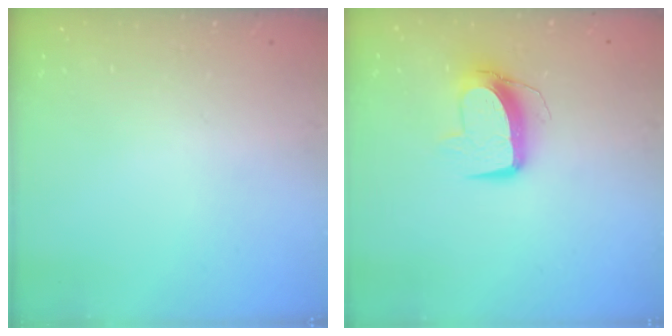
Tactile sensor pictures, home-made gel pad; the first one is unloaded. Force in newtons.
{"total": 10.9, "press": 10.9, "slide": 0.7}